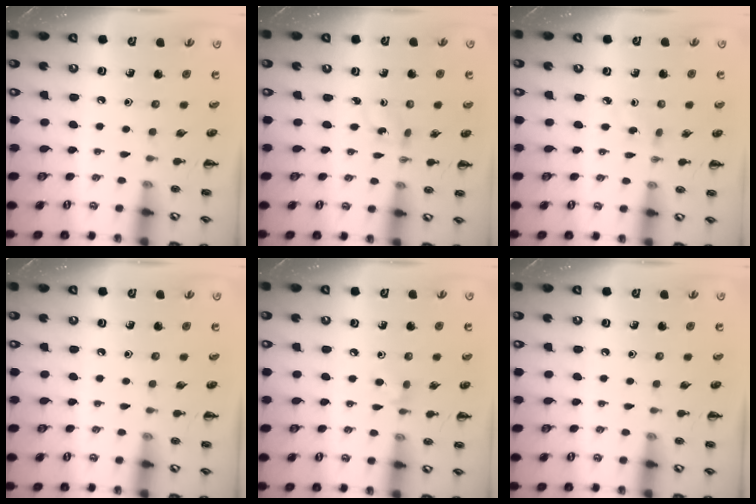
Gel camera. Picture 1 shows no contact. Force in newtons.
{"total": 1.5, "press": 1.4, "slide": 0.6}
{"total": 3.0, "press": 2.8, "slide": 1.1}
{"total": 0.0}
{"total": 3.7, "press": 3.4, "slide": 1.5}
{"total": 0.0}